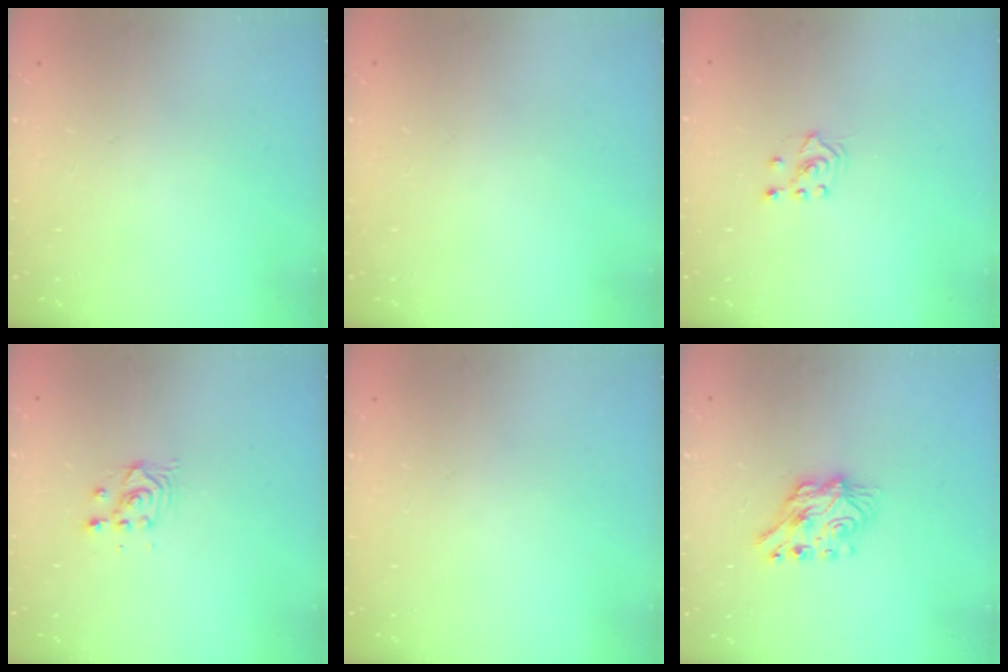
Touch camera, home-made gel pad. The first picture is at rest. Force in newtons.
{"total": 0.0}
{"total": 3.1, "press": 3.0, "slide": 0.8}
{"total": 2.9, "press": 2.9, "slide": 0.1}
{"total": 0.0}
{"total": 8.2, "press": 8.2, "slide": 0.7}